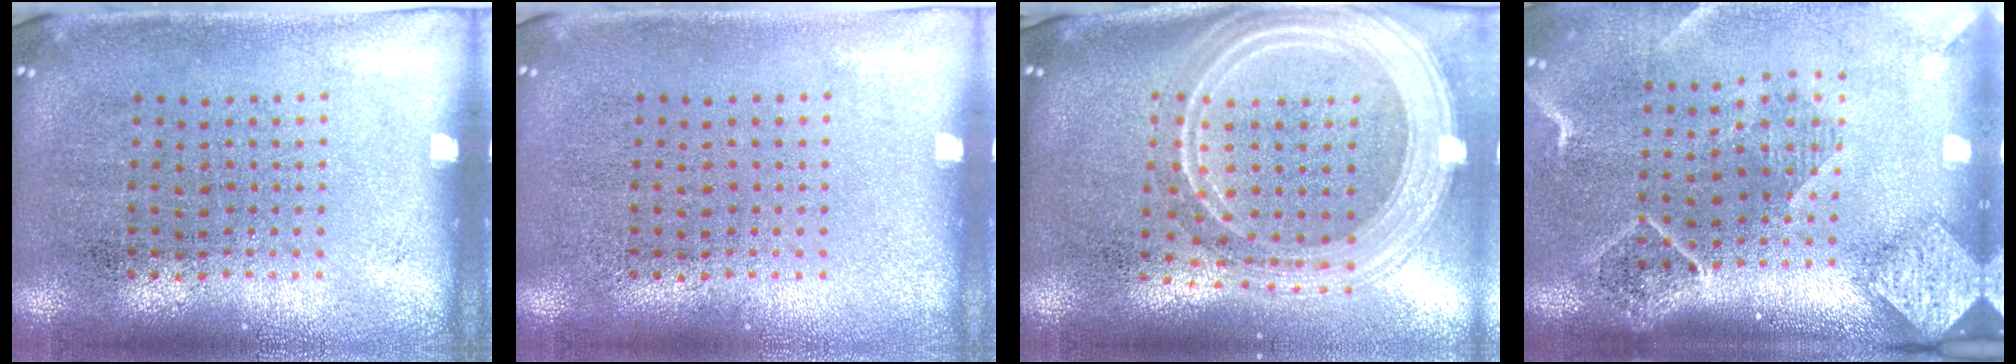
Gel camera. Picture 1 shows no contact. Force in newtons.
{"total": 0.0}
{"total": 2.9, "press": 2.4, "slide": 1.7}
{"total": 2.6, "press": 2.0, "slide": 1.6}